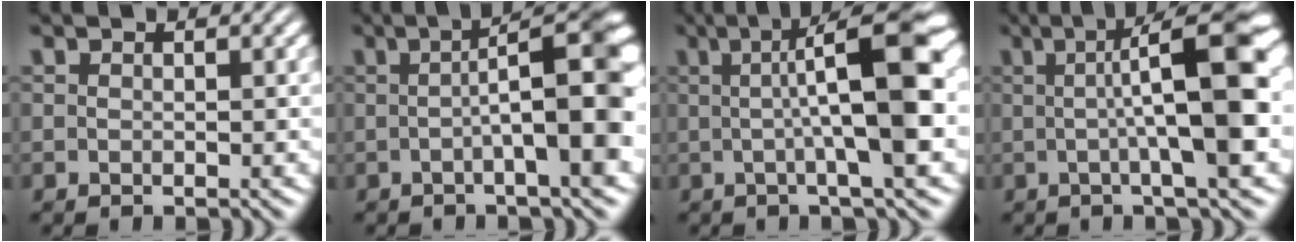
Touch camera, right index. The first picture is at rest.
{"total": 9.0, "force": [0.0, 1.9, 8.8], "torque": [-0.089, -0.005, 0.001]}
{"total": 9.9, "force": [1.7, 1.0, 9.7], "torque": [-0.118, 0.024, 0.021]}
{"total": 9.8, "force": [1.5, 1.0, 9.6], "torque": [-0.114, 0.023, 0.019]}